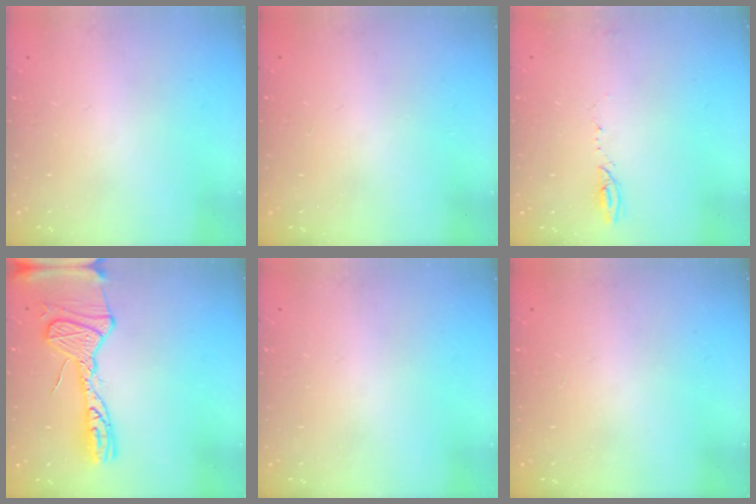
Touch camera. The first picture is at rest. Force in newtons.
{"total": 0.0}
{"total": 3.3, "press": 3.3, "slide": 0.4}
{"total": 16.8, "press": 16.7, "slide": 1.7}
{"total": 0.0}
{"total": 0.0}